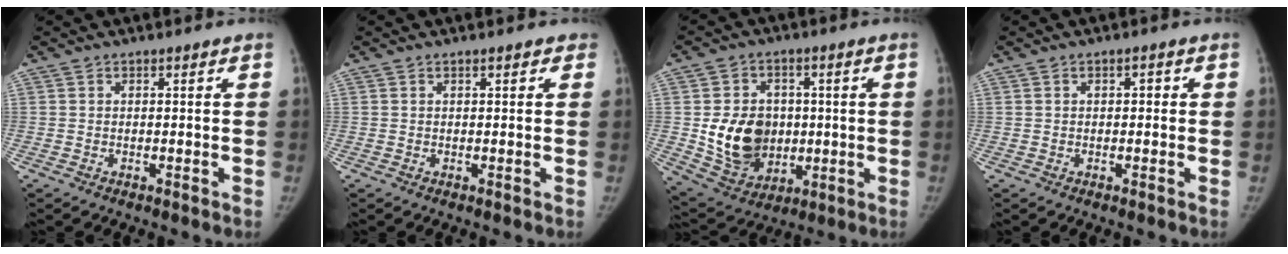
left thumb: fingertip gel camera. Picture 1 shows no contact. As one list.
[{"total": 1.2, "force": [0.8, 0.6, 0.7], "torque": [0.001, 0.001, 0.004]}, {"total": 14.0, "force": [-0.2, 11.2, 8.3], "torque": [-0.096, -0.008, 0.014]}, {"total": 1.2, "force": [0.1, 0.8, 0.9], "torque": [-0.009, 0.003, -0.001]}]